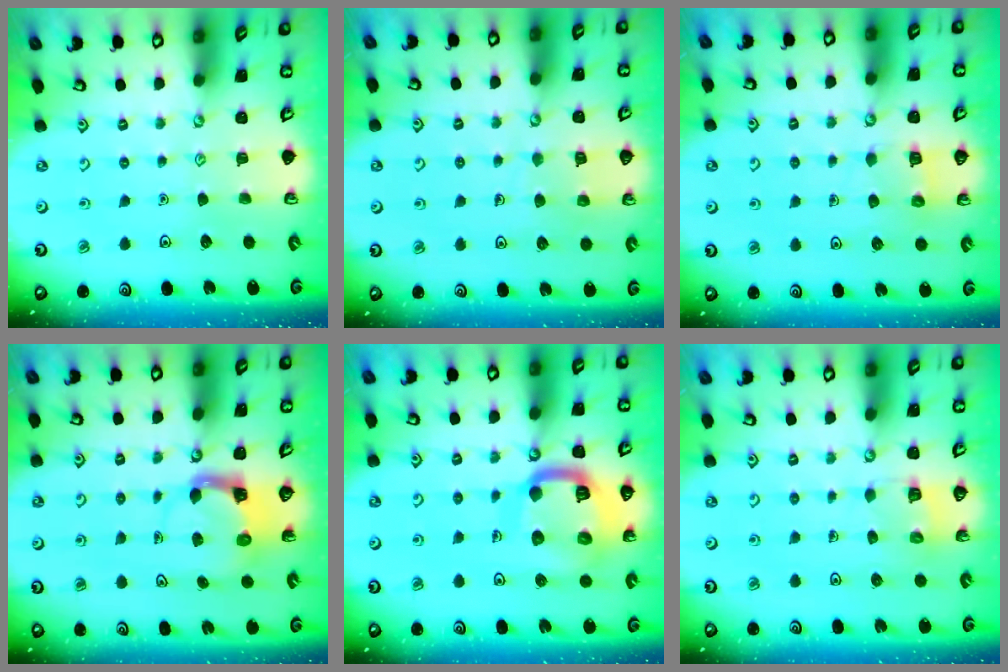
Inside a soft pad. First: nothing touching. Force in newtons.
{"total": 5.6, "press": 5.6, "slide": 0.5}
{"total": 3.4, "press": 3.4, "slide": 0.3}
{"total": 3.8, "press": 3.8, "slide": 0.5}
{"total": 17.3, "press": 17.2, "slide": 1.8}
{"total": 5.2, "press": 5.1, "slide": 0.4}